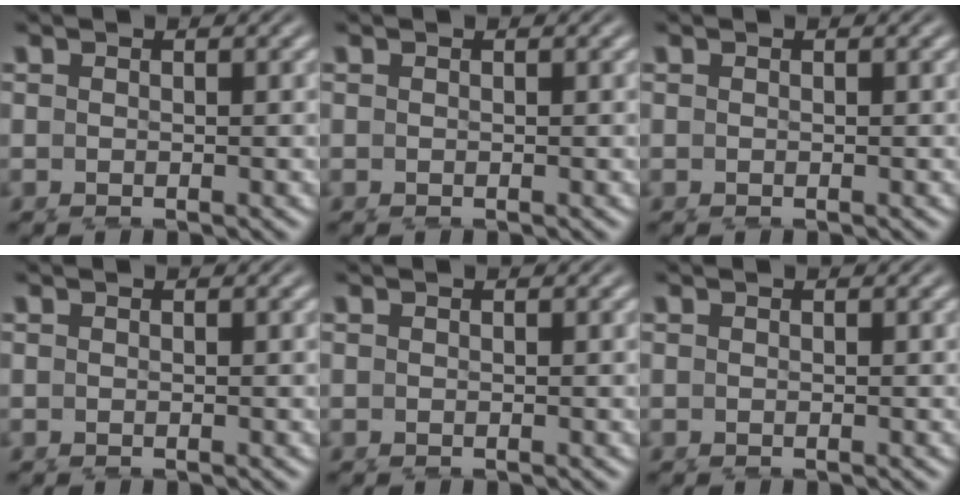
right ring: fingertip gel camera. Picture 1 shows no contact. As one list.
[{"total": 0.0}, {"total": 0.0}, {"total": 0.0}, {"total": 0.0}, {"total": 0.0}]